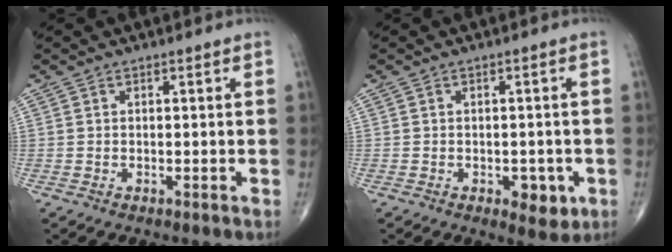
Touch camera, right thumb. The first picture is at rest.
{"total": 4.6, "force": [-1.6, 2.6, 3.5], "torque": [-0.025, 0.000, -0.014]}